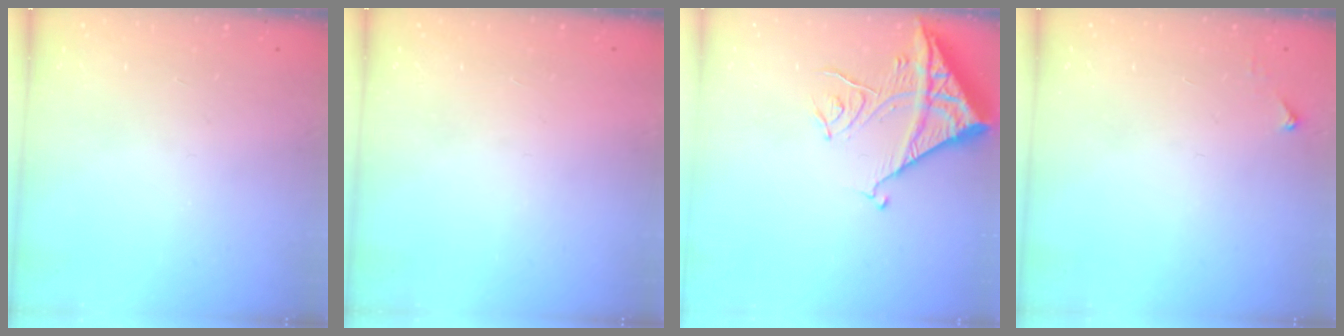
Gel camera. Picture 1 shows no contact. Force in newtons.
{"total": 1.5, "press": 1.5, "slide": 0.1}
{"total": 13.7, "press": 13.6, "slide": 1.1}
{"total": 3.5, "press": 3.4, "slide": 0.4}